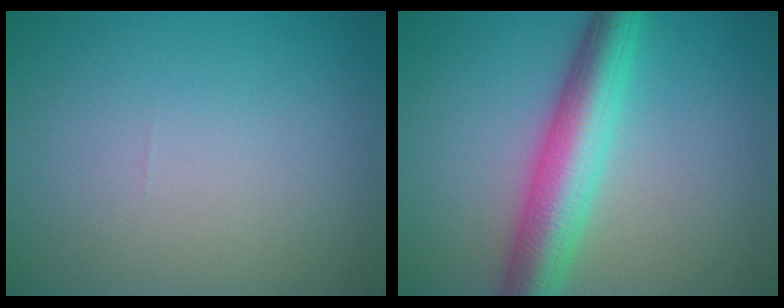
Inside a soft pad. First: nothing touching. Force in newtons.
{"total": 6.9, "press": 6.9, "slide": 0.3}